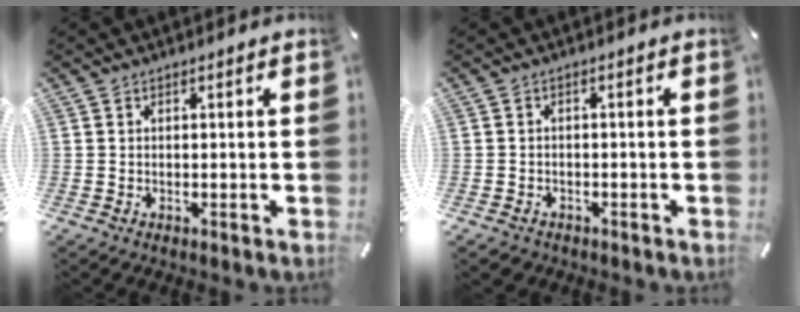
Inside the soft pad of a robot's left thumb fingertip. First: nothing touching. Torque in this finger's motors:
{"motor_torque": [0.02, 0.65, 0.04, 0.20, 0.15]}